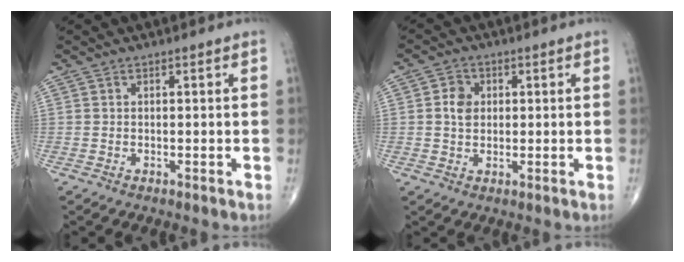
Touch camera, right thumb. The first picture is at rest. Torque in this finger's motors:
{"motor_torque": [-0.11, 0.14, 0.28, 0.19, 0.03]}